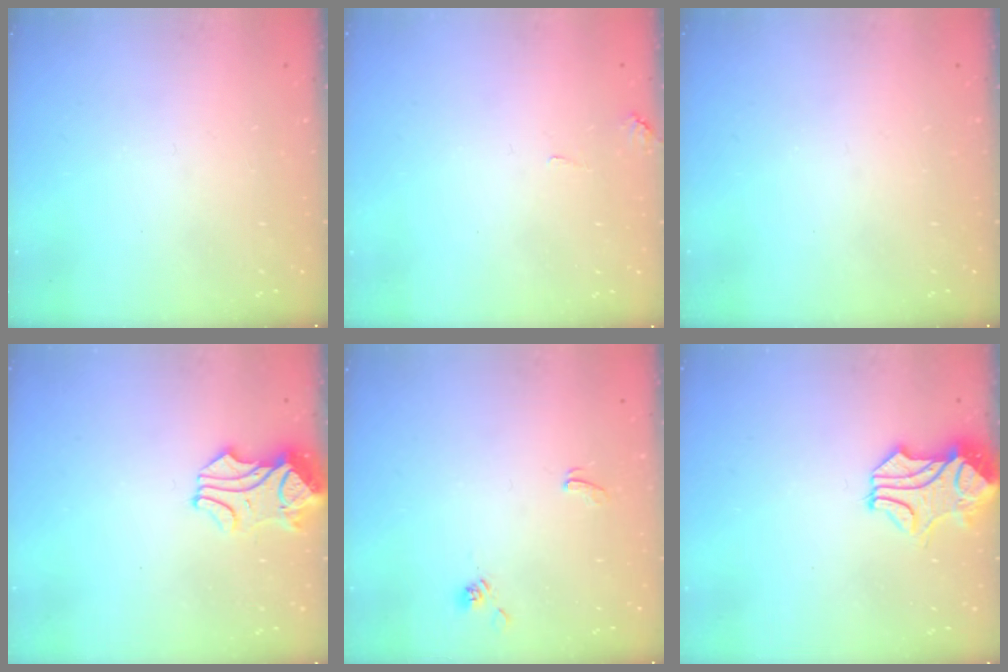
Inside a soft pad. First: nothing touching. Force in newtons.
{"total": 2.0, "press": 2.0, "slide": 0.5}
{"total": 0.0}
{"total": 1.2, "press": 0.1, "slide": 1.2}
{"total": 1.4, "press": 1.4, "slide": 0.4}
{"total": 0.8, "press": 0.3, "slide": 0.7}